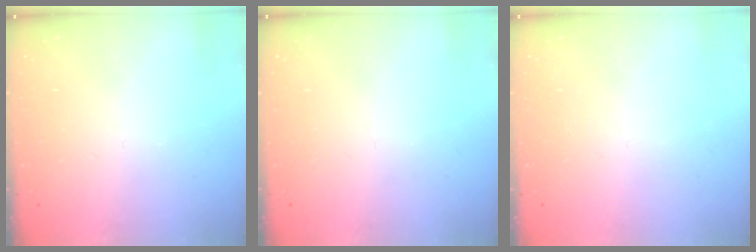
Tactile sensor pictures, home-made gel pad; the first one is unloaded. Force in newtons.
{"total": 0.0}
{"total": 1.8, "press": 1.7, "slide": 0.1}